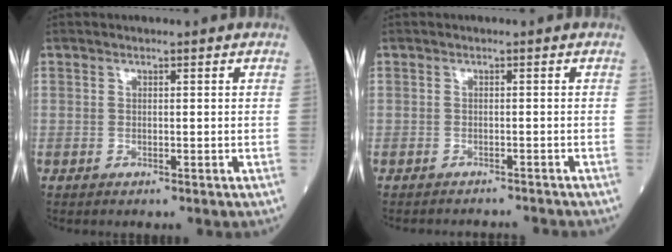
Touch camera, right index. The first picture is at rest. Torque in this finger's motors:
{"motor_torque": [-1.52, -0.62, -1.05, -0.21]}